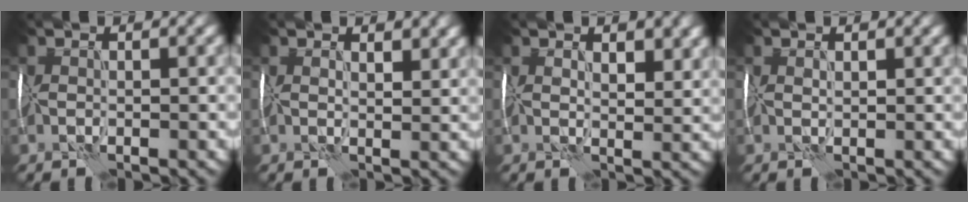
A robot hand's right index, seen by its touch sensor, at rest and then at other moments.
{"total": 2.7, "force": [1.5, 1.3, 1.8], "torque": [-0.022, 0.003, 0.021]}
{"total": 3.5, "force": [1.7, 1.6, 2.6], "torque": [-0.035, 0.001, 0.027]}
{"total": 0.7, "force": [0.5, 0.3, 0.5], "torque": [-0.010, 0.002, 0.011]}